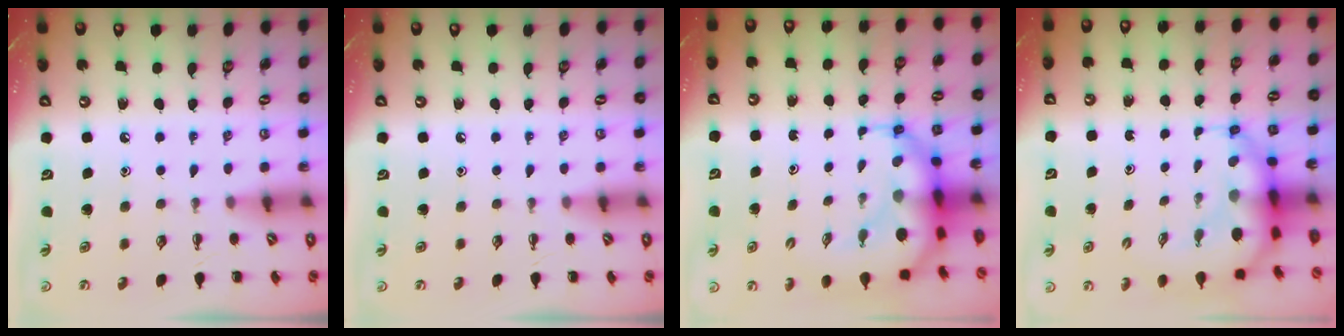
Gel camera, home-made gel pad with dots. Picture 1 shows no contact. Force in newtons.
{"total": 0.0}
{"total": 8.7, "press": 8.4, "slide": 2.3}
{"total": 8.5, "press": 7.9, "slide": 3.0}